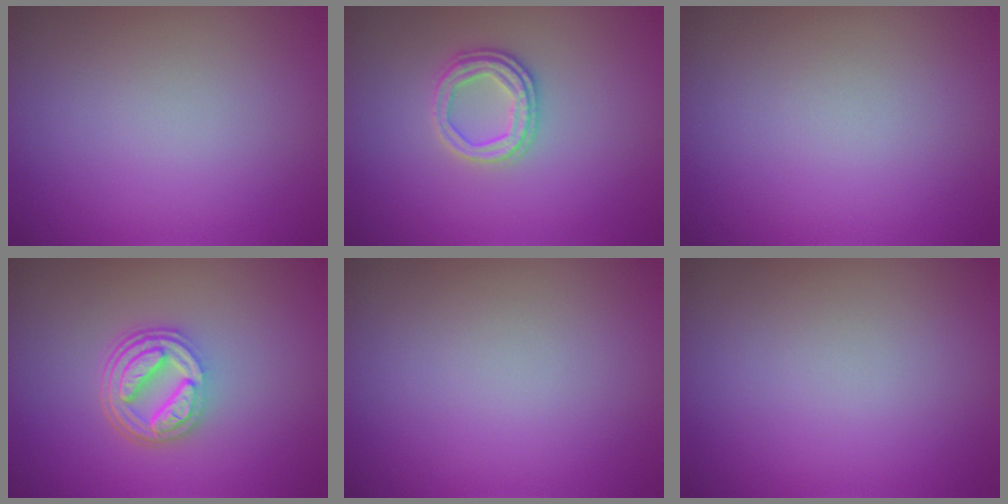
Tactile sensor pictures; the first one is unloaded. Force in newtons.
{"total": 2.4, "press": 2.3, "slide": 0.7}
{"total": 0.0}
{"total": 5.2, "press": 3.7, "slide": 3.6}
{"total": 0.0}
{"total": 0.0}